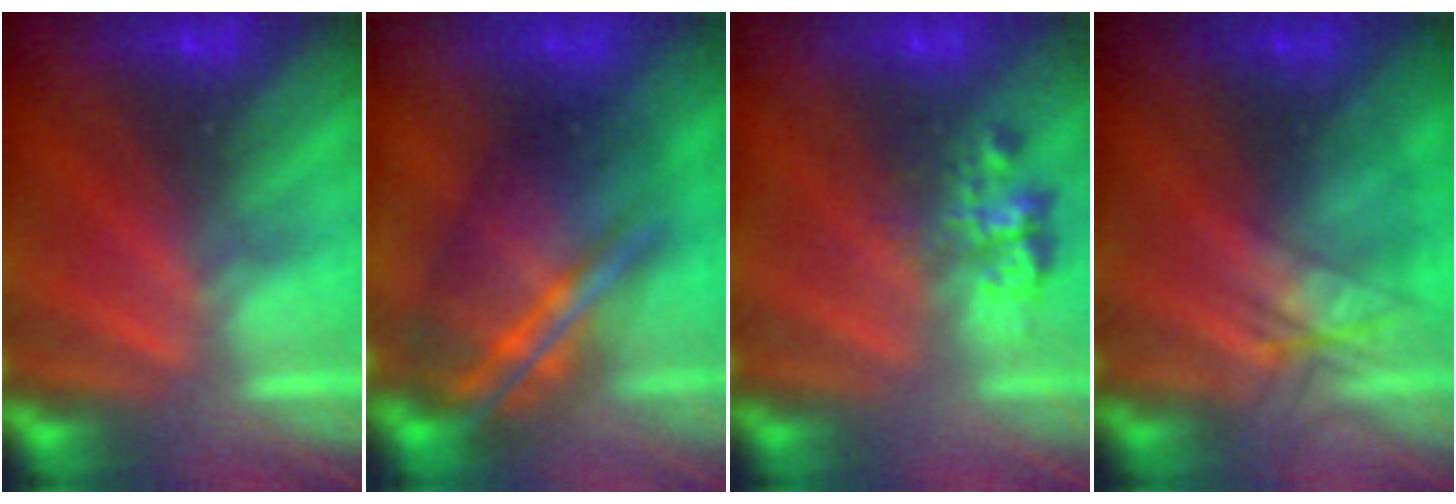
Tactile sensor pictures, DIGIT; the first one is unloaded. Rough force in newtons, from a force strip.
{"total": 8.3}
{"total": 2.4}
{"total": 2.1}